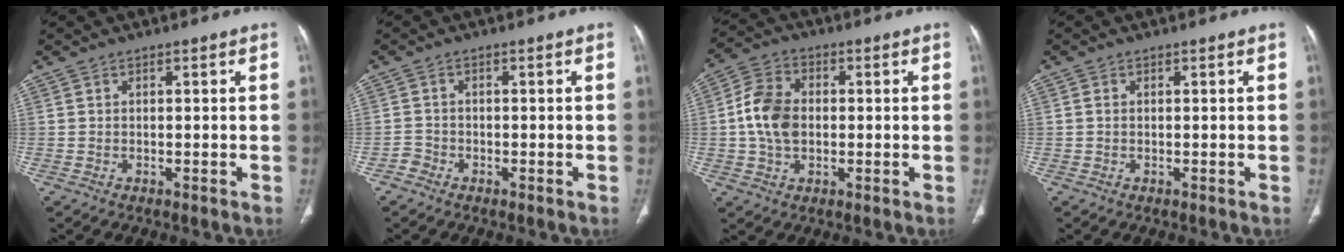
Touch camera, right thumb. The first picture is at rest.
{"total": 1.7, "force": [-1.3, 1.1, 0.1], "torque": [-0.004, 0.006, -0.031]}
{"total": 9.5, "force": [-0.1, 6.7, 6.8], "torque": [-0.125, 0.016, -0.008]}
{"total": 0.7, "force": [0.0, 0.4, 0.5], "torque": [-0.012, -0.001, -0.001]}